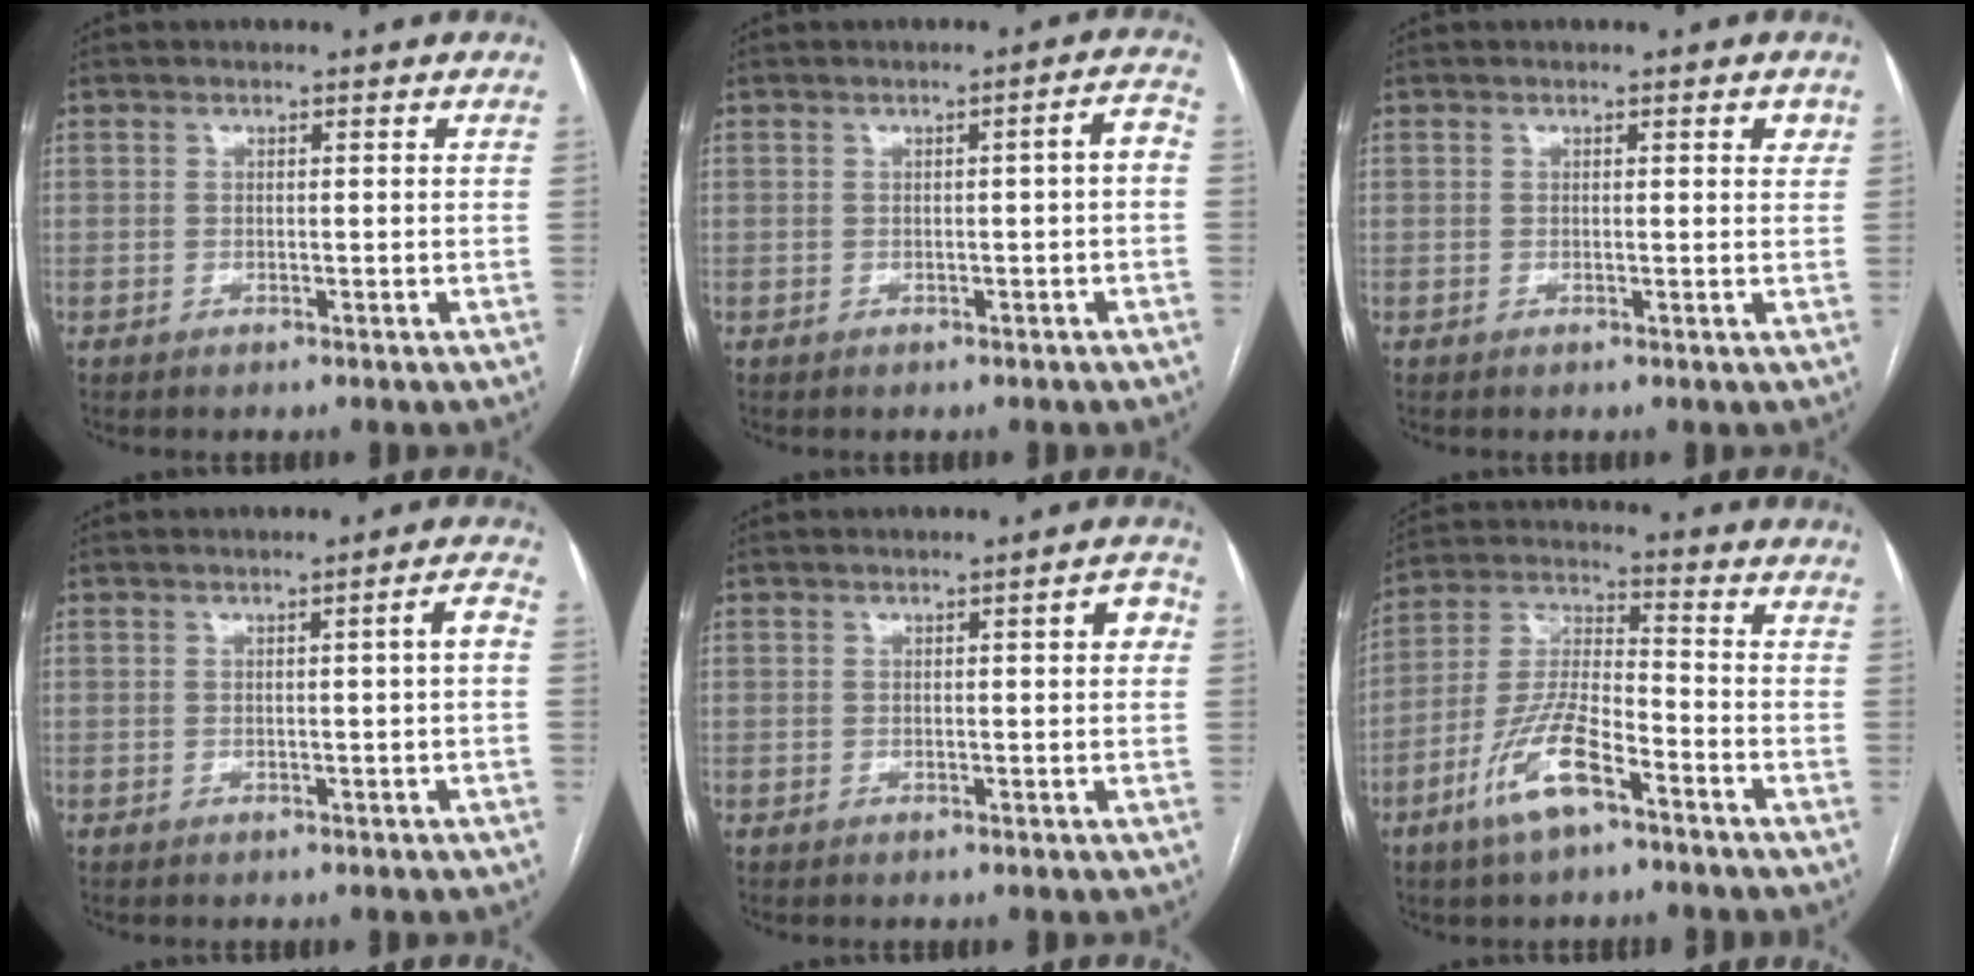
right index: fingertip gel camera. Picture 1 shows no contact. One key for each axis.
{"total": 2.8, "fx": -0.1, "fy": 0.2, "fz": 2.8, "tx": -0.032, "ty": 0.009, "tz": -0.001}
{"total": 1.7, "fx": 0.9, "fy": 0.5, "fz": 1.3, "tx": -0.013, "ty": -0.001, "tz": 0.008}
{"total": 2.7, "fx": 0.1, "fy": -0.1, "fz": 2.7, "tx": -0.034, "ty": 0.005, "tz": 0.003}
{"total": 3.1, "fx": 0.7, "fy": 0.7, "fz": 2.9, "tx": -0.031, "ty": 0.011, "tz": 0.007}
{"total": 11.4, "fx": -6.4, "fy": 3.3, "fz": 8.9, "tx": -0.191, "ty": 0.002, "tz": -0.119}